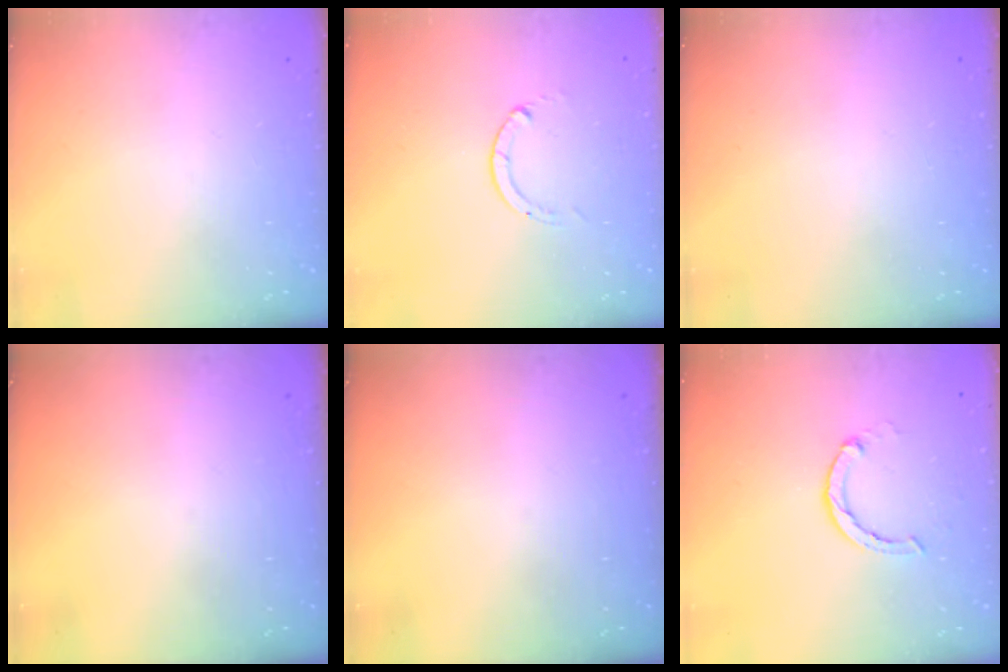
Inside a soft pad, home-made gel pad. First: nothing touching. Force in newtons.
{"total": 0.0}
{"total": 2.6, "press": 2.6, "slide": 0.2}
{"total": 0.0}
{"total": 0.0}
{"total": 2.3, "press": 2.3, "slide": 0.2}